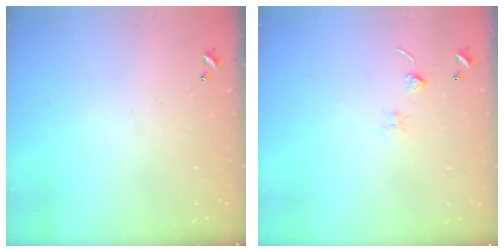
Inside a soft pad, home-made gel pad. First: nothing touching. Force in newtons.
{"total": 0.0}